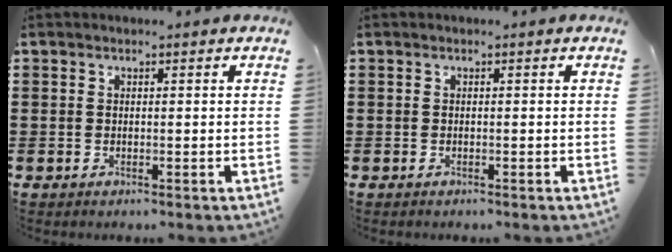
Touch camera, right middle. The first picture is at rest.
{"total": 0.0}